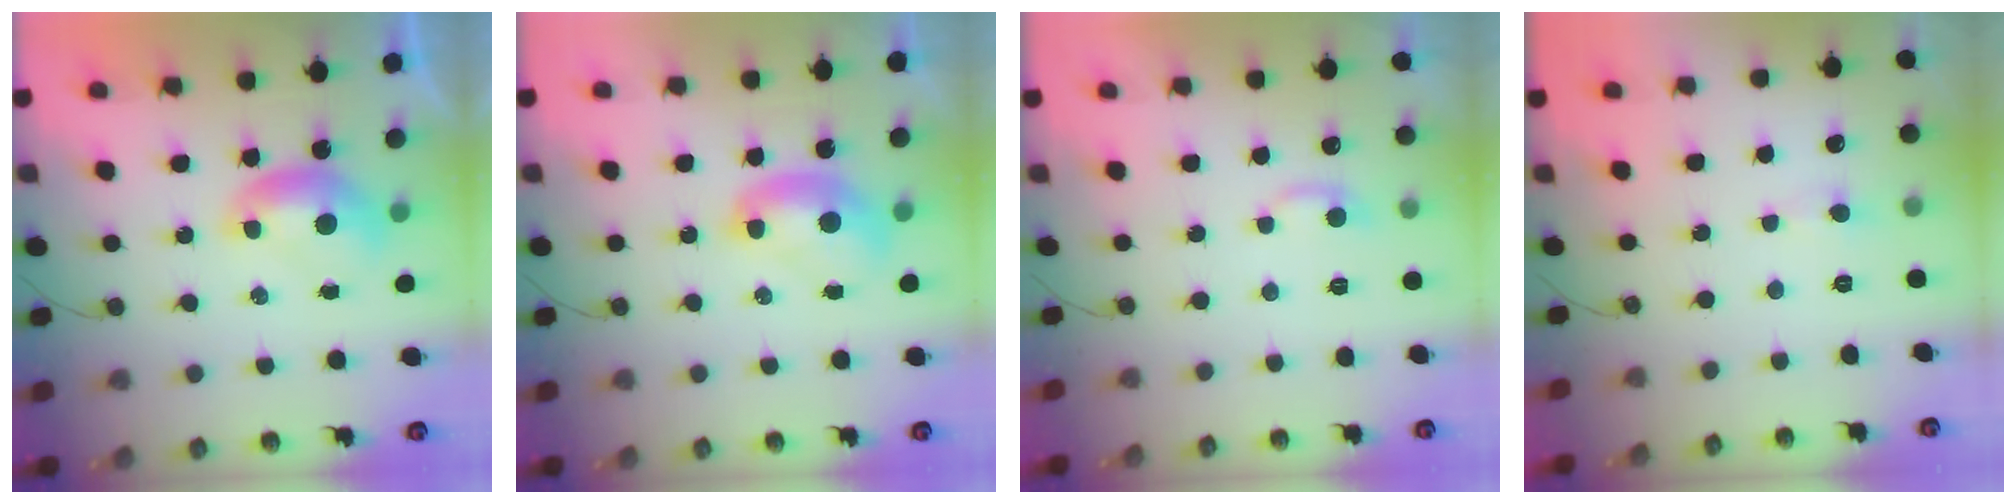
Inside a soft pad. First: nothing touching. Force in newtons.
{"total": 2.0, "press": 2.0, "slide": 0.2}
{"total": 1.6, "press": 1.5, "slide": 0.5}
{"total": 0.7, "press": 0.5, "slide": 0.5}